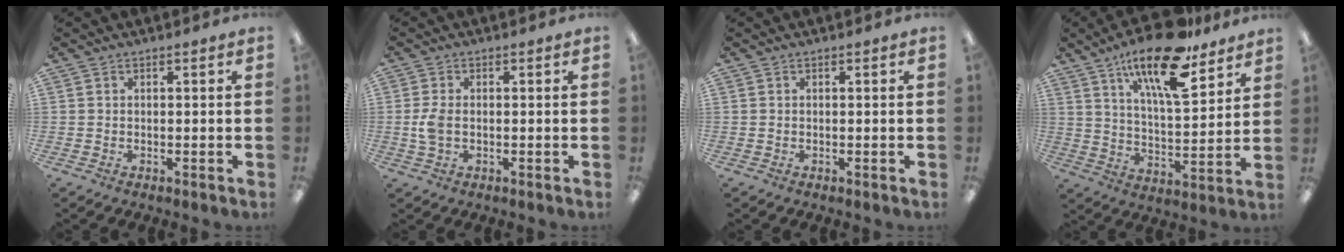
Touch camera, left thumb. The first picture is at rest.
{"total": 4.6, "force": [-0.3, 2.7, 3.7], "torque": [-0.081, -0.004, -0.011]}
{"total": 0.0}
{"total": 18.8, "force": [13.0, 6.1, 12.1], "torque": [-0.202, -0.071, 0.213]}